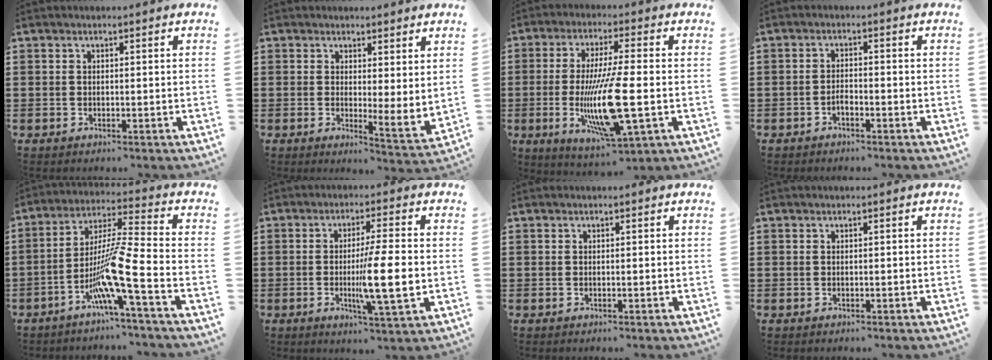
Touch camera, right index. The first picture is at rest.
{"total": 3.0, "force": [2.3, 0.6, 1.9], "torque": [-0.031, -0.018, 0.040]}
{"total": 13.6, "force": [-2.5, 2.6, 13.1], "torque": [-0.271, -0.026, -0.050]}
{"total": 1.5, "force": [-1.1, 0.3, 0.9], "torque": [-0.020, -0.001, -0.021]}
{"total": 10.2, "force": [-5.0, 0.0, 8.9], "torque": [-0.186, -0.015, -0.103]}
{"total": 9.5, "force": [-1.2, 0.7, 9.4], "torque": [-0.170, -0.014, -0.023]}
{"total": 0.0}
{"total": 0.0}